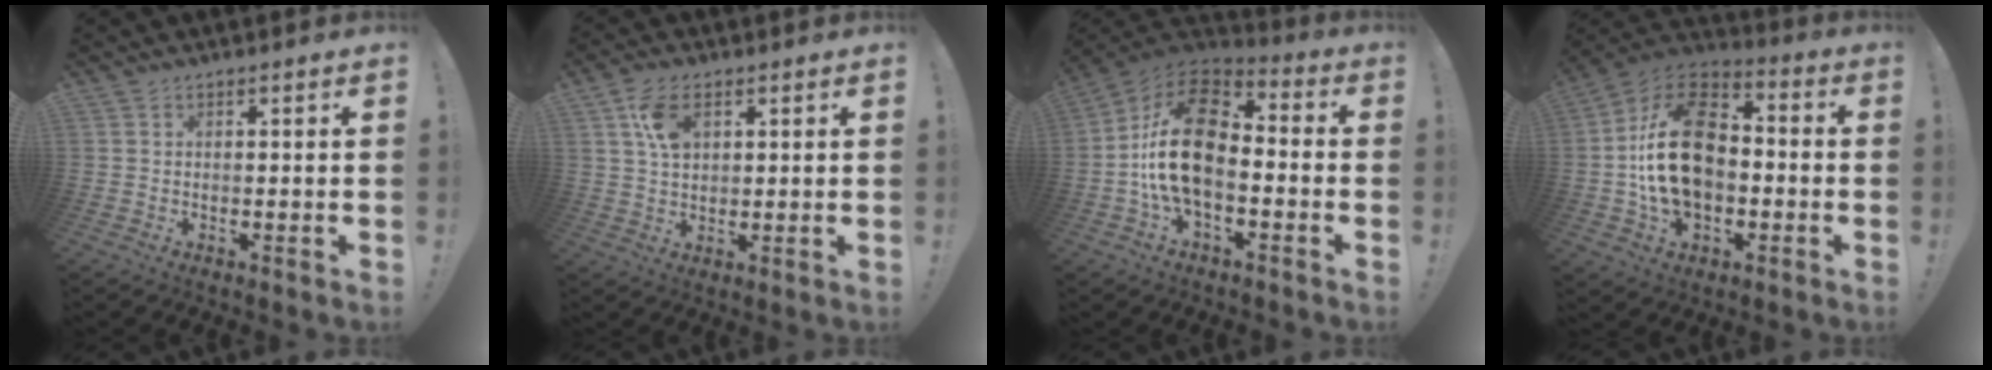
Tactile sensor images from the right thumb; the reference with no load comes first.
{"total": 8.0, "force": [3.0, 4.9, 5.5], "torque": [-0.098, -0.004, 0.056]}
{"total": 19.5, "force": [-1.9, 11.8, 15.5], "torque": [-0.289, 0.027, -0.025]}
{"total": 23.1, "force": [-0.5, 16.1, 16.7], "torque": [-0.291, 0.034, 0.003]}